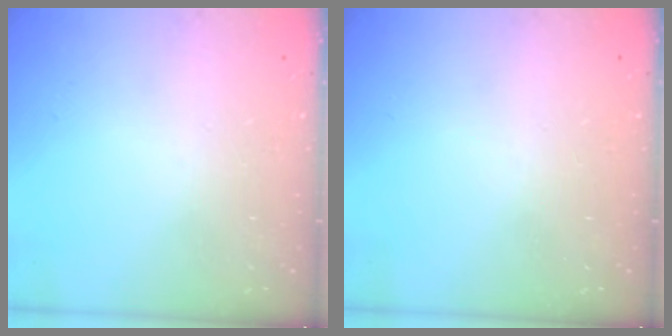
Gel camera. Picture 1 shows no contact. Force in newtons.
{"total": 0.0}